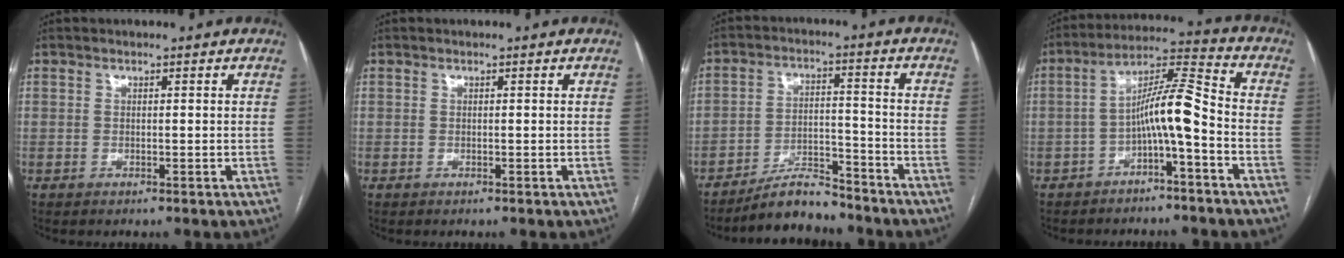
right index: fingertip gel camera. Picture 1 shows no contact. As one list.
[{"total": 0.0}, {"total": 7.4, "force": [-6.8, 1.7, 2.1], "torque": [-0.035, 0.007, -0.118]}, {"total": 8.8, "force": [-2.9, 0.6, 8.3], "torque": [-0.144, 0.033, -0.052]}]